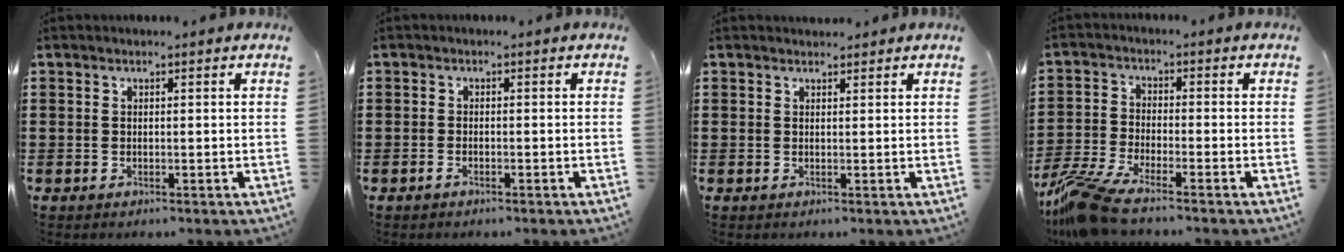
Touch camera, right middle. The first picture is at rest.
{"total": 0.8, "force": [-0.6, 0.1, 0.5], "torque": [-0.012, -0.004, -0.010]}
{"total": 1.1, "force": [1.0, 0.3, -0.1], "torque": [0.007, -0.001, 0.018]}
{"total": 8.4, "force": [-6.9, 1.5, 4.6], "torque": [-0.118, -0.009, -0.139]}